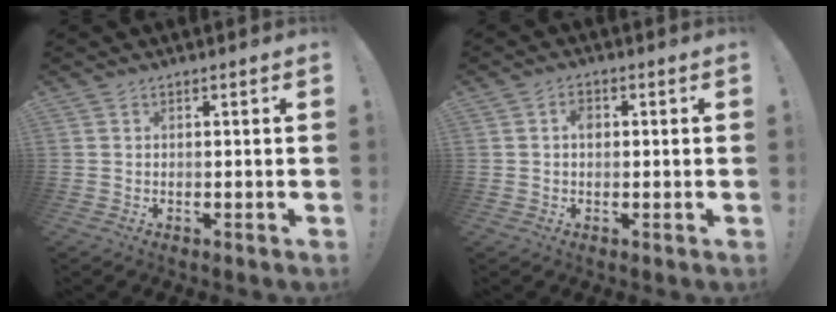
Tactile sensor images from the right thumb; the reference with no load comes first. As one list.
[{"total": 2.7, "force": [0.3, 1.9, 1.8], "torque": [-0.024, 0.003, 0.001]}]